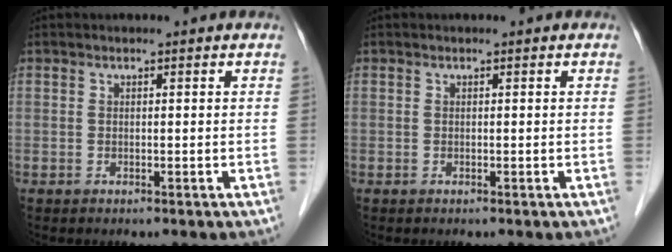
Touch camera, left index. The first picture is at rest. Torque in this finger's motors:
{"motor_torque": [-0.09, -0.09, 0.00, 0.00]}